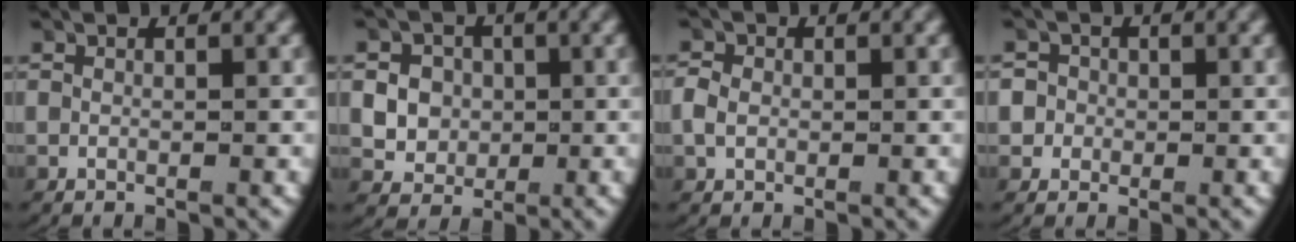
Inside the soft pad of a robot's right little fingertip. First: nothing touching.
{"total": 5.3, "force": [-0.2, 4.9, 1.9], "torque": [-0.031, -0.004, -0.005]}
{"total": 1.7, "force": [-0.1, 1.5, 0.8], "torque": [-0.023, 0.003, -0.001]}
{"total": 3.4, "force": [0.0, 3.3, 1.0], "torque": [-0.027, 0.001, -0.009]}